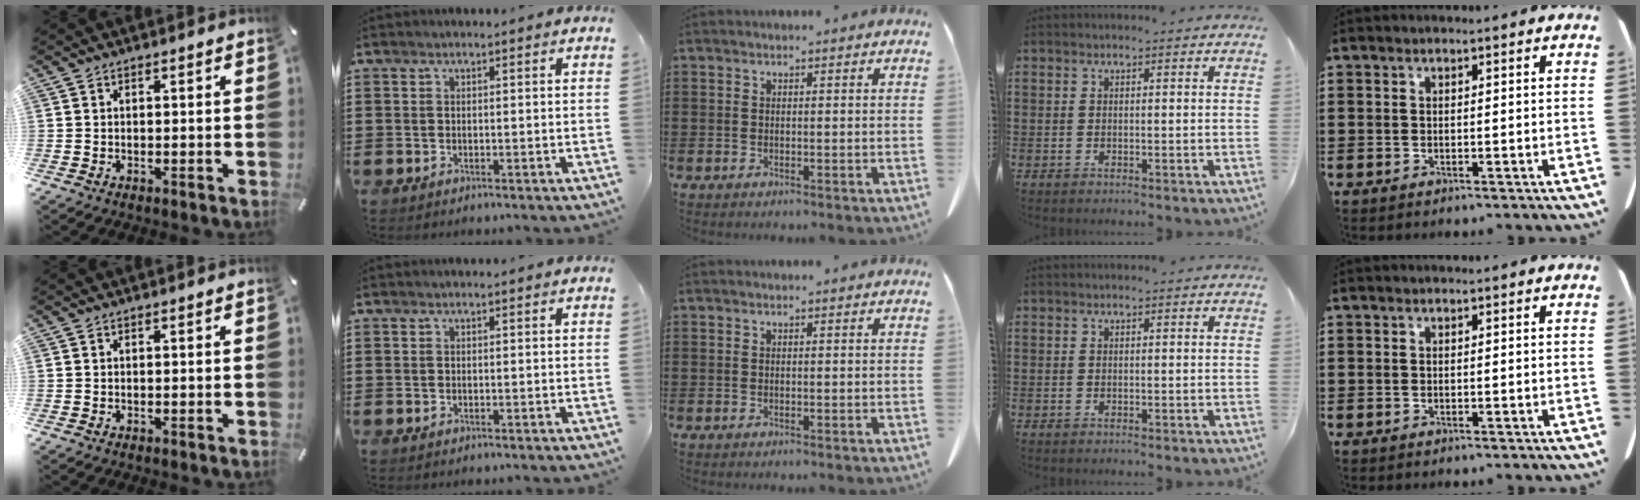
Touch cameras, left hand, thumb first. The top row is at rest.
{}